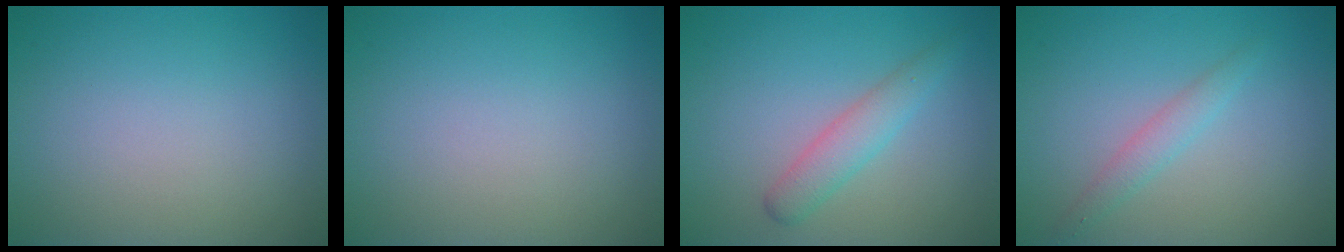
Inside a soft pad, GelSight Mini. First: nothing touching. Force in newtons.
{"total": 0.0}
{"total": 2.5, "press": 2.5, "slide": 0.1}
{"total": 1.6, "press": 1.6, "slide": 0.1}